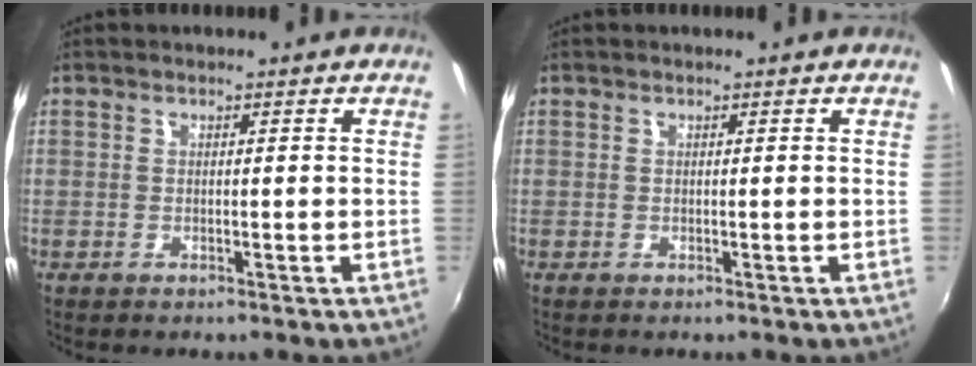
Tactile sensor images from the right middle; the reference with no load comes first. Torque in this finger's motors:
{"motor_torque": [0.00, 0.00, 0.00, -0.01]}